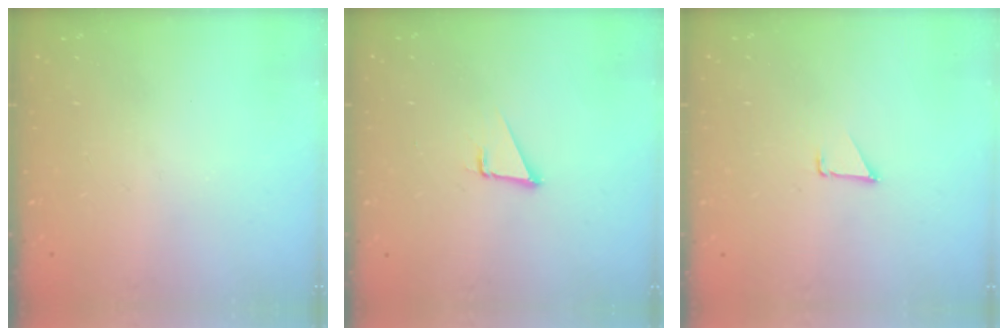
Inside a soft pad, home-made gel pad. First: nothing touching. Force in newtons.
{"total": 1.9, "press": 1.9, "slide": 0.1}
{"total": 0.7, "press": 0.7, "slide": 0.1}